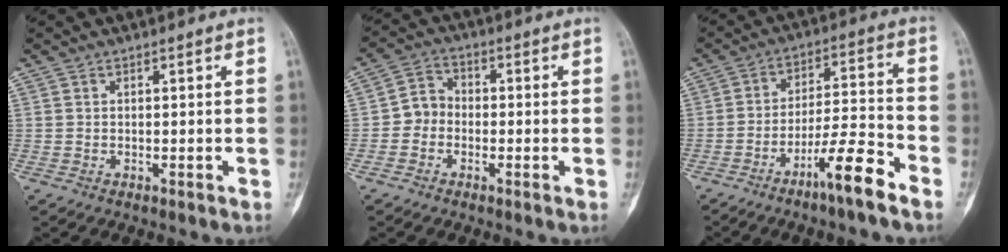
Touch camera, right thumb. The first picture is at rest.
{"total": 4.8, "force": [-1.3, 4.2, 2.0], "torque": [-0.015, 0.018, -0.038]}
{"total": 10.5, "force": [-6.8, 1.1, 7.9], "torque": [-0.142, 0.049, -0.120]}